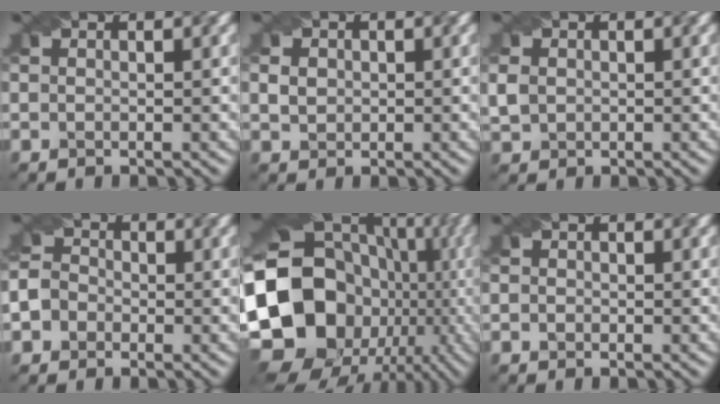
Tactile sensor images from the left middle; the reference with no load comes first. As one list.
[{"total": 1.6, "force": [0.2, 1.3, 0.8], "torque": [-0.016, 0.001, 0.005]}, {"total": 1.9, "force": [0.0, 1.6, 1.0], "torque": [-0.029, 0.005, 0.001]}, {"total": 4.1, "force": [-1.3, 3.5, 1.7], "torque": [-0.021, 0.016, -0.037]}, {"total": 20.2, "force": [-3.6, 16.5, 11.1], "torque": [-0.203, -0.005, -0.073]}, {"total": 1.2, "force": [0.0, 1.1, 0.6], "torque": [-0.003, 0.009, -0.015]}]